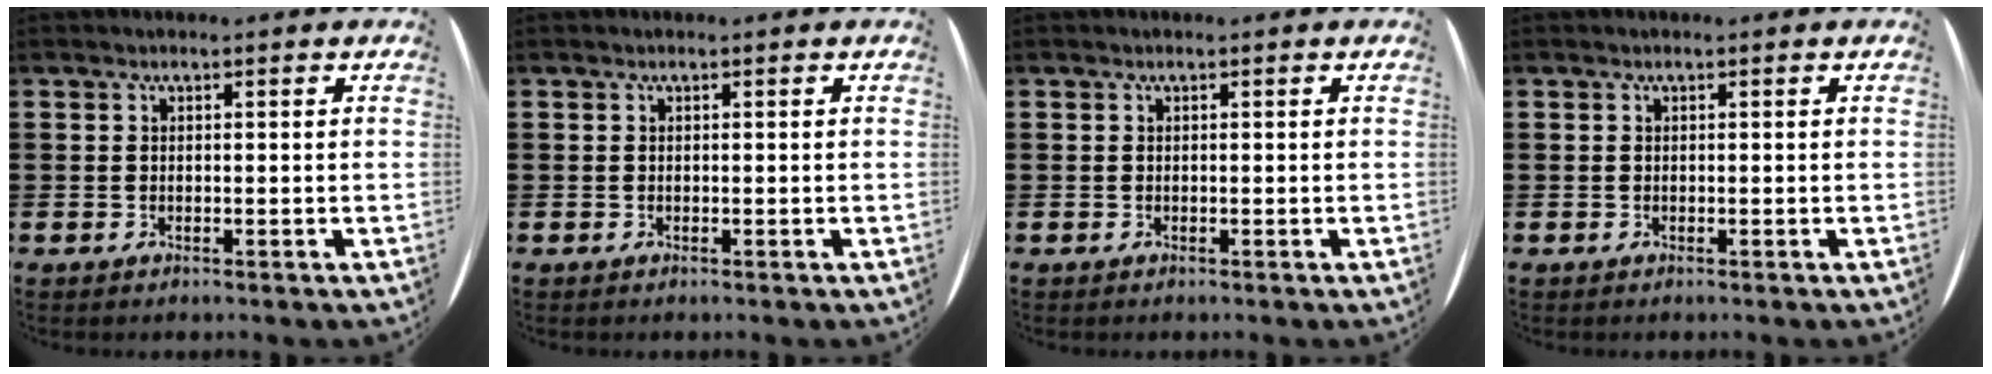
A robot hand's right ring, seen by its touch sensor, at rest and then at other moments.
{"total": 0.0}
{"total": 0.0}
{"total": 0.0}